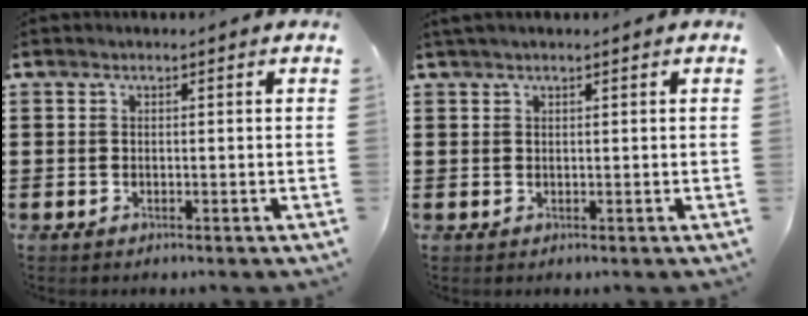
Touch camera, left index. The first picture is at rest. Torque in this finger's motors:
{"motor_torque": [0.84, 0.83, 0.16, 0.03]}